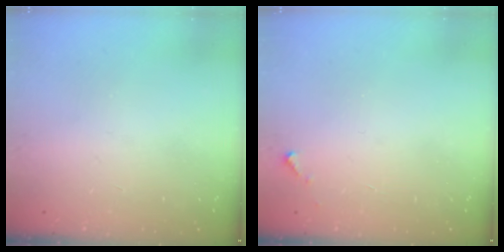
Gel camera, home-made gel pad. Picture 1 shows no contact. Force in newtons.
{"total": 2.8, "press": 2.8, "slide": 0.1}